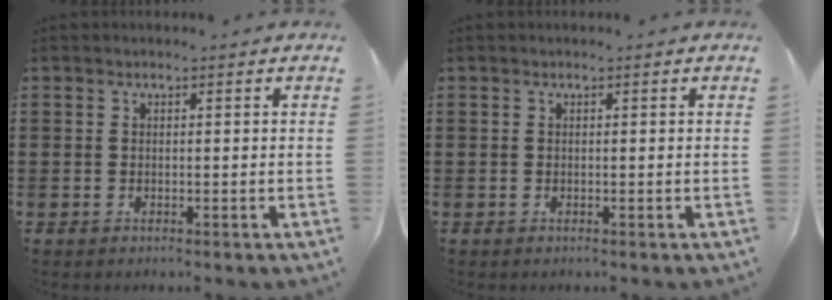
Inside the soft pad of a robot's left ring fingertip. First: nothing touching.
{"total": 0.0}